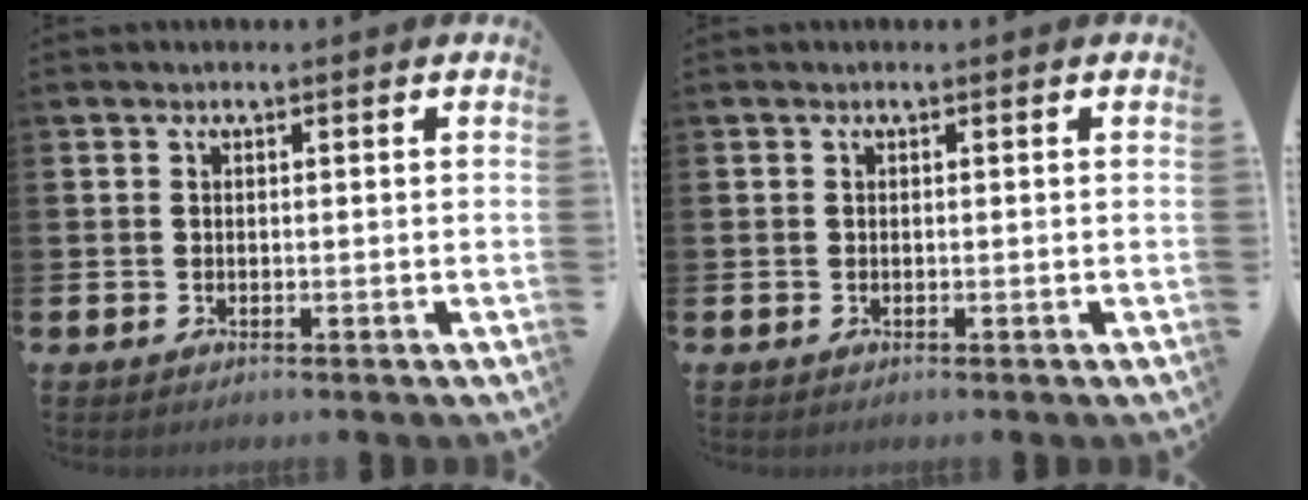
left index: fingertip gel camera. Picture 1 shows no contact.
{"total": 0.0}